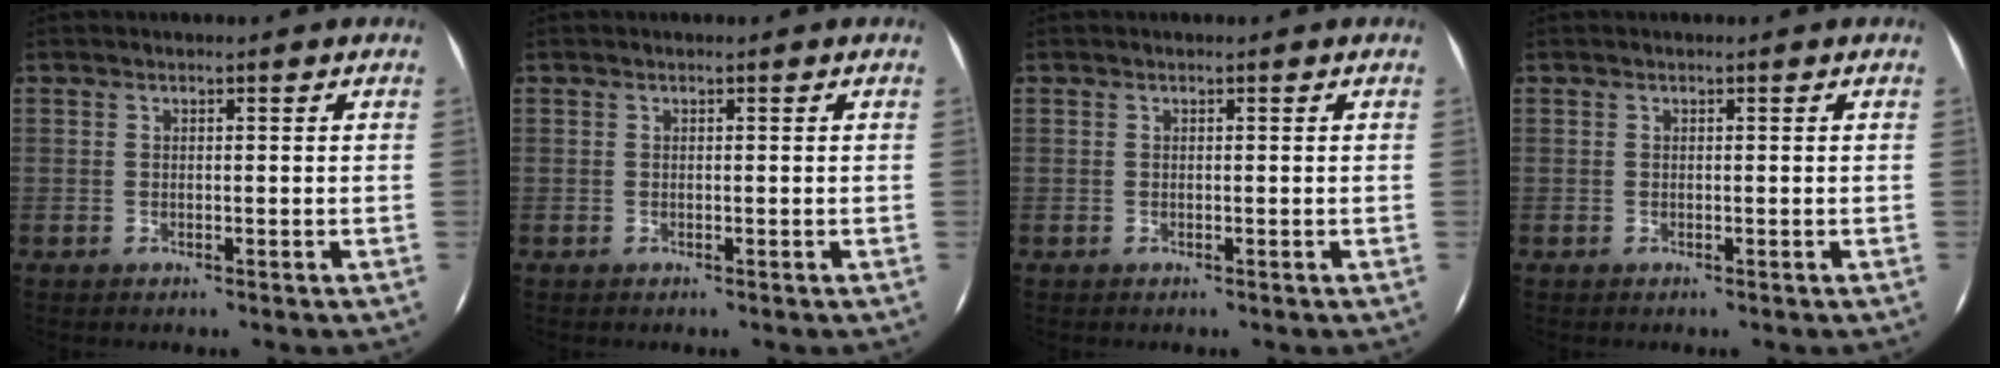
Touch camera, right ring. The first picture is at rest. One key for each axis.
{"total": 0.0}
{"total": 0.0}
{"total": 0.0}